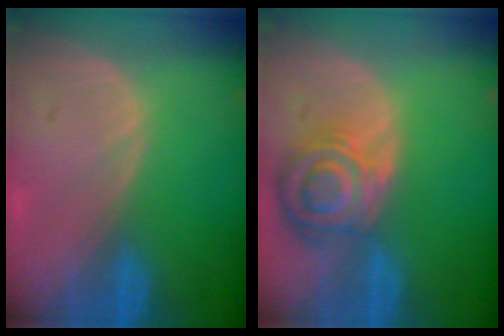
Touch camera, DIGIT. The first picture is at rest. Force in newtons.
{"total": 8.3, "press": 7.3, "slide": 3.9}